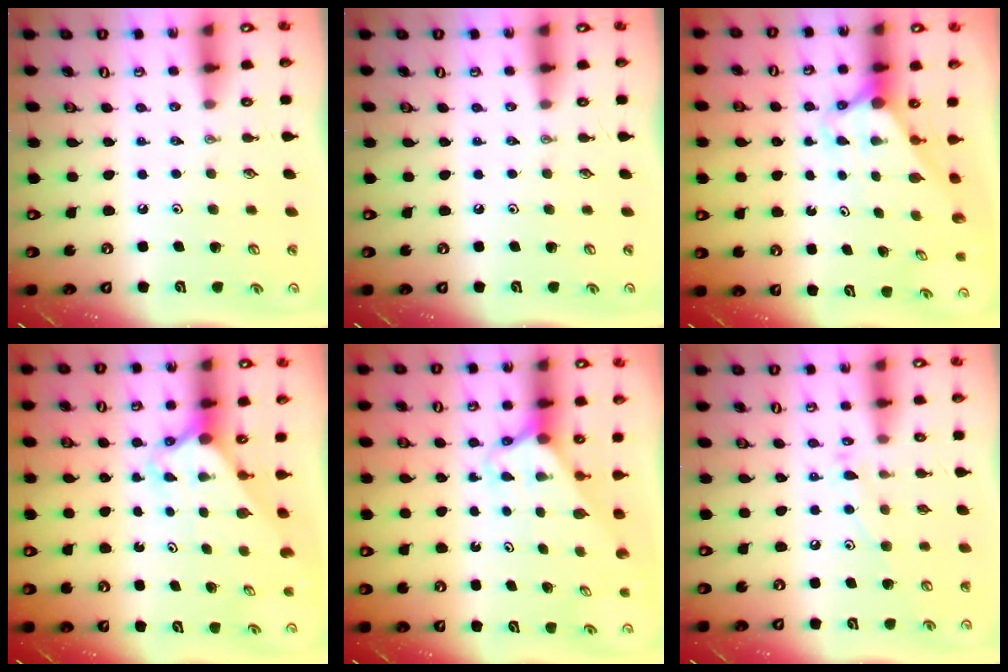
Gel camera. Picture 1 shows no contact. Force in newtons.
{"total": 0.0}
{"total": 2.7, "press": 2.7, "slide": 0.0}
{"total": 2.6, "press": 2.6, "slide": 0.2}
{"total": 2.5, "press": 2.5, "slide": 0.1}
{"total": 7.9, "press": 7.8, "slide": 0.5}